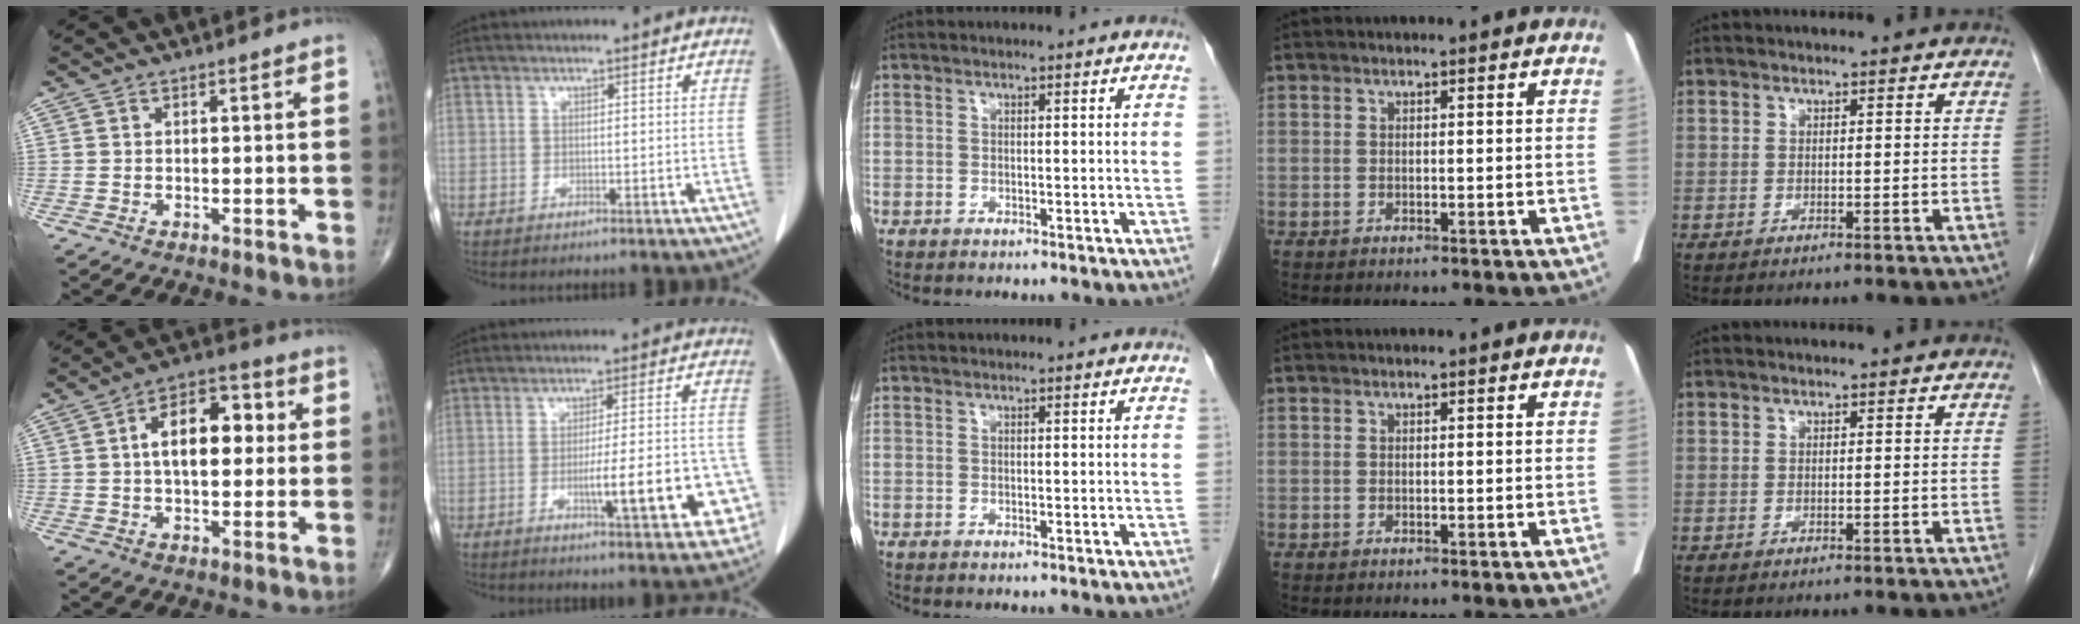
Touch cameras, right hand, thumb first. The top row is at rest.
{"thumb": {"total": 12.4, "force": [1.7, 6.9, 10.2], "torque": [-0.138, 0.023, 0.019]}, "index": {"total": 12.5, "force": [-4.0, 2.1, 11.6], "torque": [-0.152, 0.016, -0.048]}}